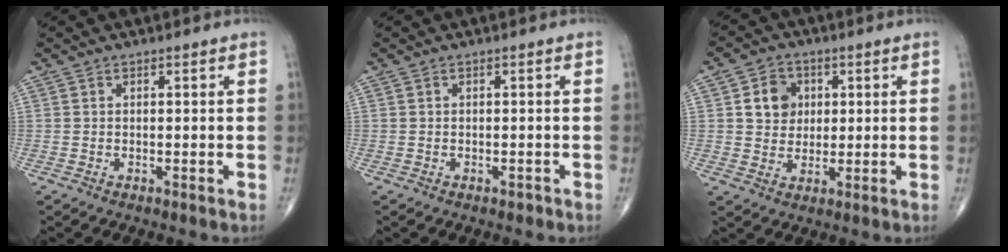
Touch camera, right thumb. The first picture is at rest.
{"total": 0.6, "force": [-0.4, 0.4, 0.3], "torque": [-0.001, 0.000, -0.007]}
{"total": 6.7, "force": [1.6, 5.8, 3.1], "torque": [-0.021, -0.003, 0.026]}